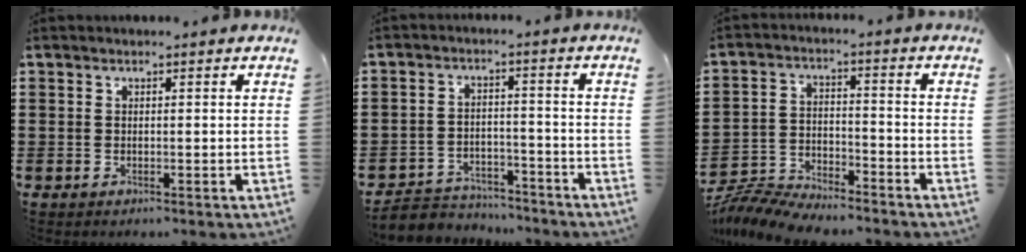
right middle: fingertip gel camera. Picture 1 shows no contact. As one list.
[{"total": 4.4, "force": [-4.2, 1.2, 0.0], "torque": [-0.013, 0.005, -0.091]}, {"total": 7.6, "force": [-7.4, 1.0, 1.2], "torque": [-0.031, 0.009, -0.149]}]